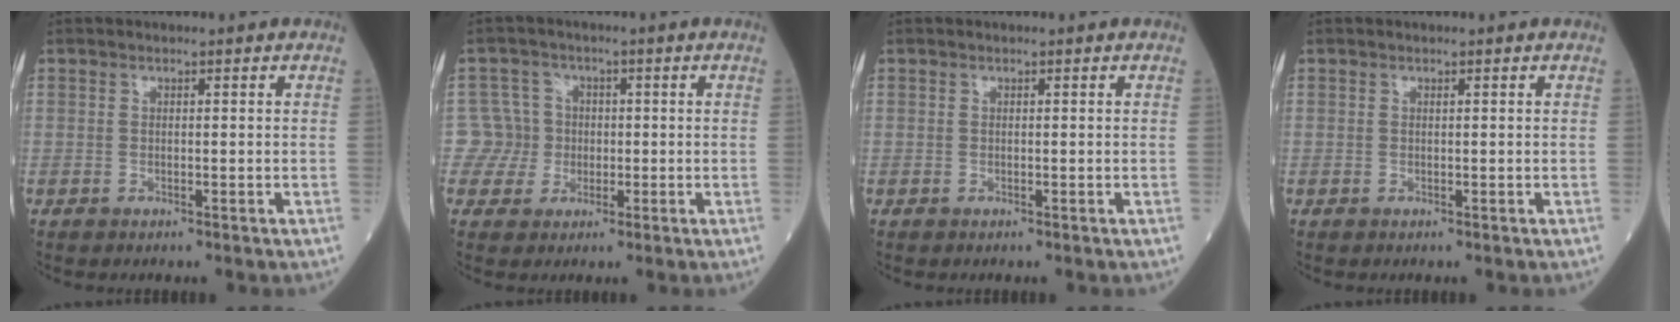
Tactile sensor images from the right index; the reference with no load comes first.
{"total": 4.7, "force": [-0.3, 4.7, -0.3], "torque": [0.018, 0.014, -0.007]}
{"total": 0.0}
{"total": 0.0}